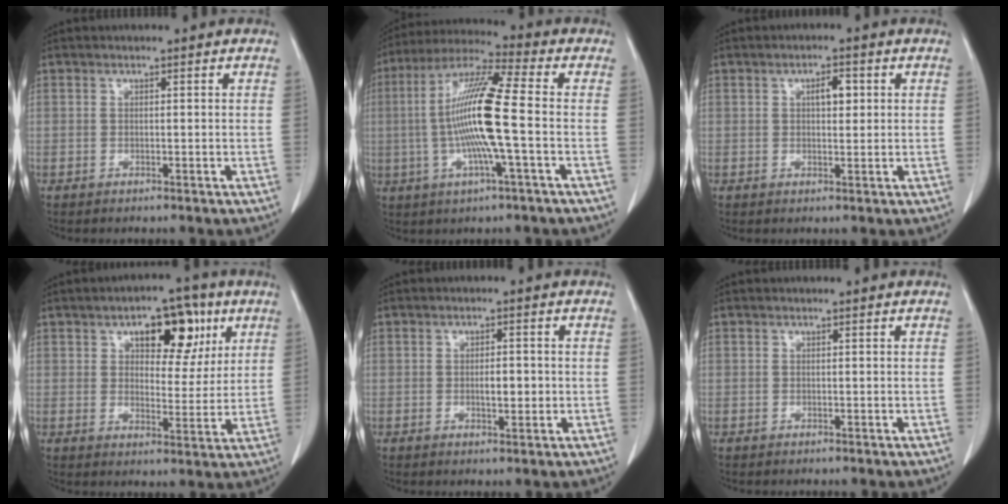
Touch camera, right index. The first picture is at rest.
{"total": 13.9, "force": [-1.2, 0.2, 13.8], "torque": [-0.273, 0.006, -0.031]}
{"total": 2.8, "force": [0.8, 1.1, 2.5], "torque": [-0.039, 0.002, 0.012]}
{"total": 9.9, "force": [4.6, 4.8, 7.4], "torque": [-0.095, 0.018, 0.070]}
{"total": 2.7, "force": [-0.2, 1.0, 2.5], "torque": [-0.042, 0.002, 0.003]}
{"total": 0.0}